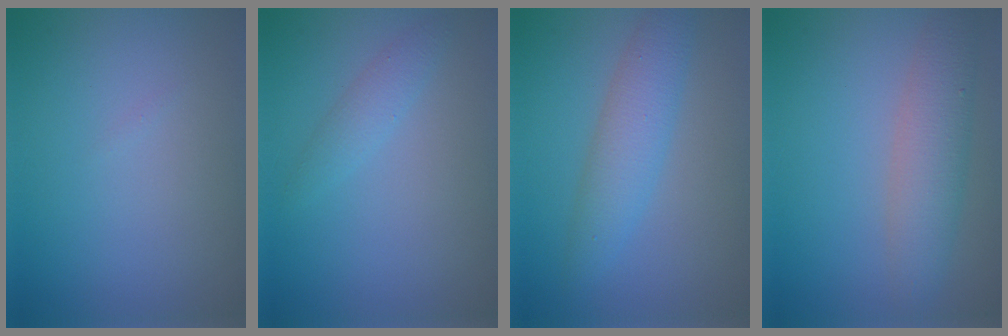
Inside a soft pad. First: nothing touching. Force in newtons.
{"total": 1.5, "press": 1.5, "slide": 0.1}
{"total": 3.6, "press": 3.6, "slide": 0.0}
{"total": 4.0, "press": 4.0, "slide": 0.1}